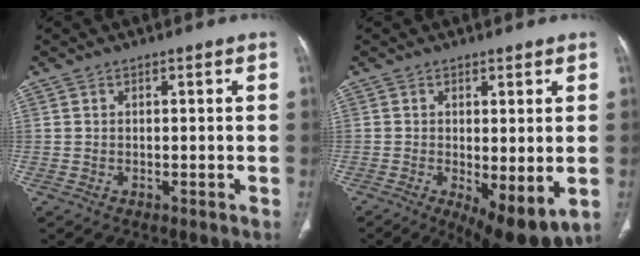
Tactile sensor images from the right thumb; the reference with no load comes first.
{"total": 9.8, "force": [-2.4, 3.5, 8.9], "torque": [-0.130, -0.022, -0.025]}